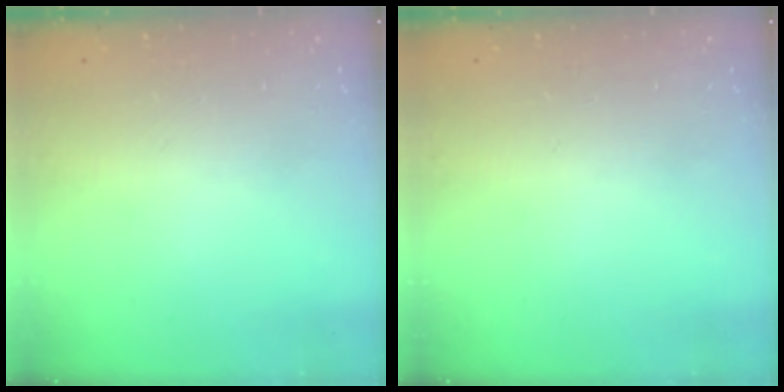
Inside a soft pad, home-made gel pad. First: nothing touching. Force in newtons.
{"total": 0.0}